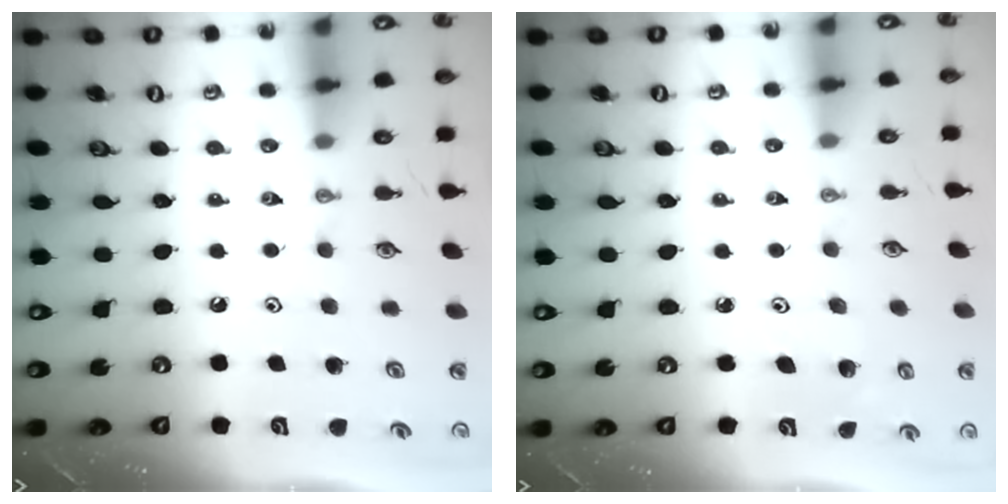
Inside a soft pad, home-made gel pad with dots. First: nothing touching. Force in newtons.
{"total": 3.8, "press": 3.8, "slide": 0.3}